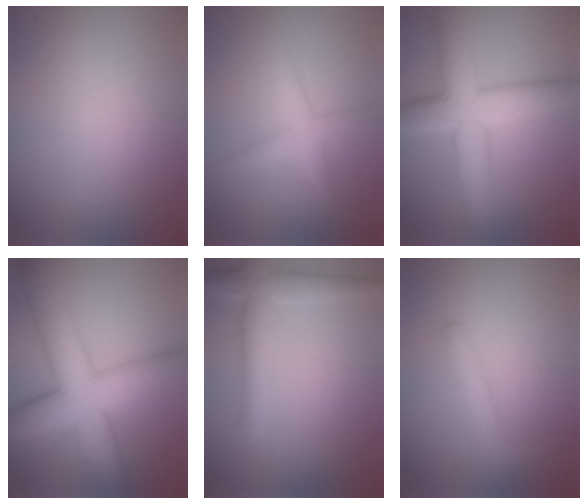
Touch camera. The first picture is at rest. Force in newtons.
{"total": 2.2, "press": 2.2, "slide": 0.1}
{"total": 7.9, "press": 7.8, "slide": 0.2}
{"total": 10.2, "press": 10.2, "slide": 0.3}
{"total": 4.1, "press": 4.1, "slide": 0.3}
{"total": 2.0, "press": 1.9, "slide": 0.1}